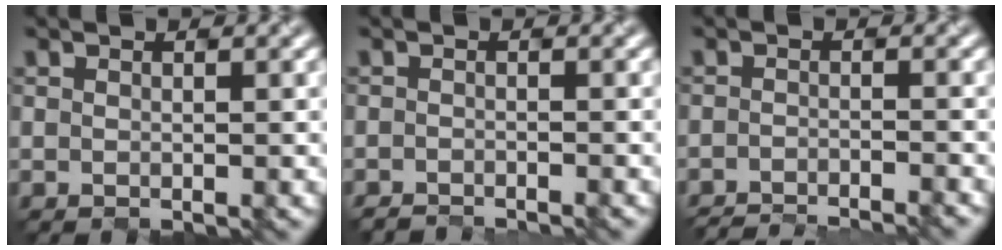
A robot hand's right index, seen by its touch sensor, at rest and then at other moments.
{"total": 1.1, "force": [-1.0, 0.2, 0.3], "torque": [0.010, -0.008, -0.022]}
{"total": 5.1, "force": [-4.8, 0.6, 1.7], "torque": [-0.007, -0.003, -0.065]}